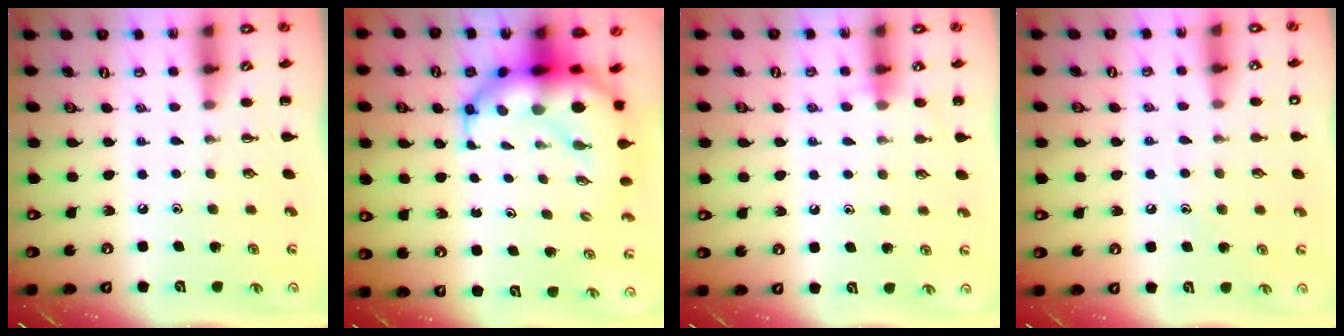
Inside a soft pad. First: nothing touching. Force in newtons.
{"total": 11.8, "press": 11.3, "slide": 3.3}
{"total": 6.9, "press": 6.4, "slide": 2.7}
{"total": 7.2, "press": 7.0, "slide": 1.8}